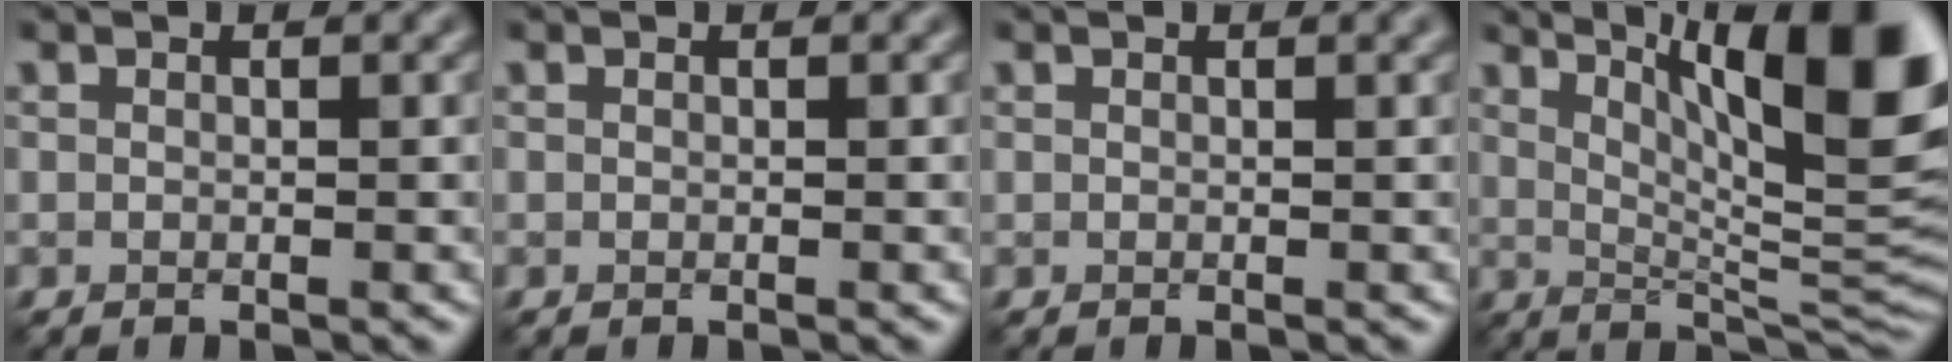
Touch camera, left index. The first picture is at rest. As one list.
[{"total": 0.0}, {"total": 0.9, "force": [0.6, 0.1, 0.6], "torque": [-0.008, 0.005, 0.009]}, {"total": 13.7, "force": [6.0, 3.9, 11.7], "torque": [-0.134, 0.006, 0.093]}]